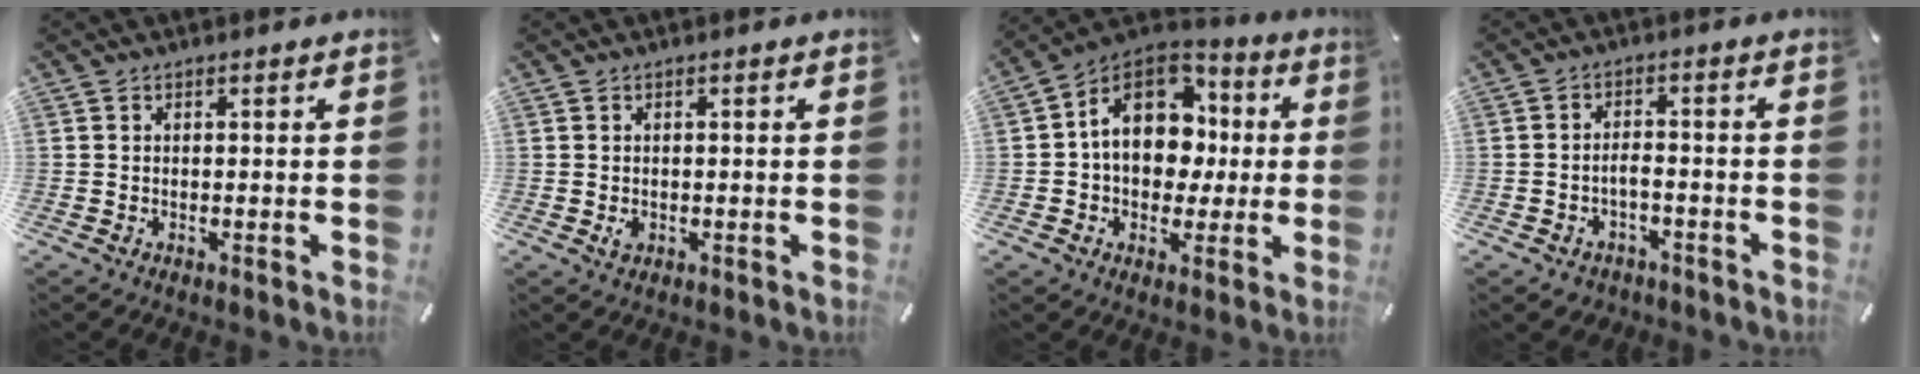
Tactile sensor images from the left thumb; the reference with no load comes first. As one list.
[{"total": 1.5, "force": [-0.3, 1.1, 0.9], "torque": [-0.016, 0.002, -0.006]}, {"total": 15.4, "force": [2.2, 12.0, 9.4], "torque": [-0.165, -0.005, 0.042]}, {"total": 3.6, "force": [-2.0, 2.4, 1.8], "torque": [-0.039, 0.011, -0.040]}]